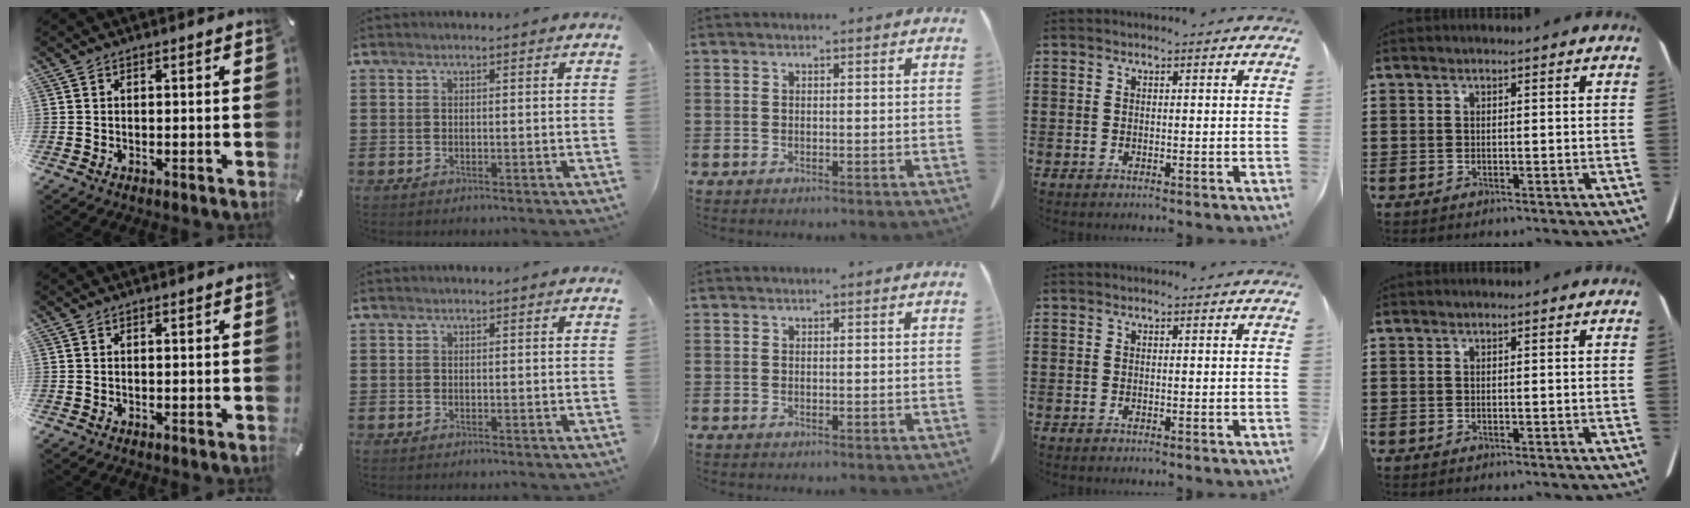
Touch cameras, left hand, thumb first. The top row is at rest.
{}